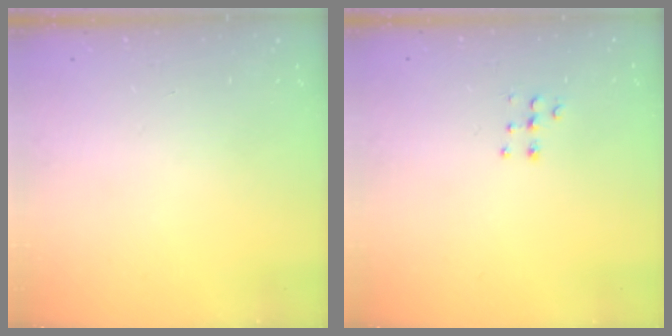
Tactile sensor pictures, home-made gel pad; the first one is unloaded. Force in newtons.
{"total": 5.2, "press": 5.2, "slide": 0.2}